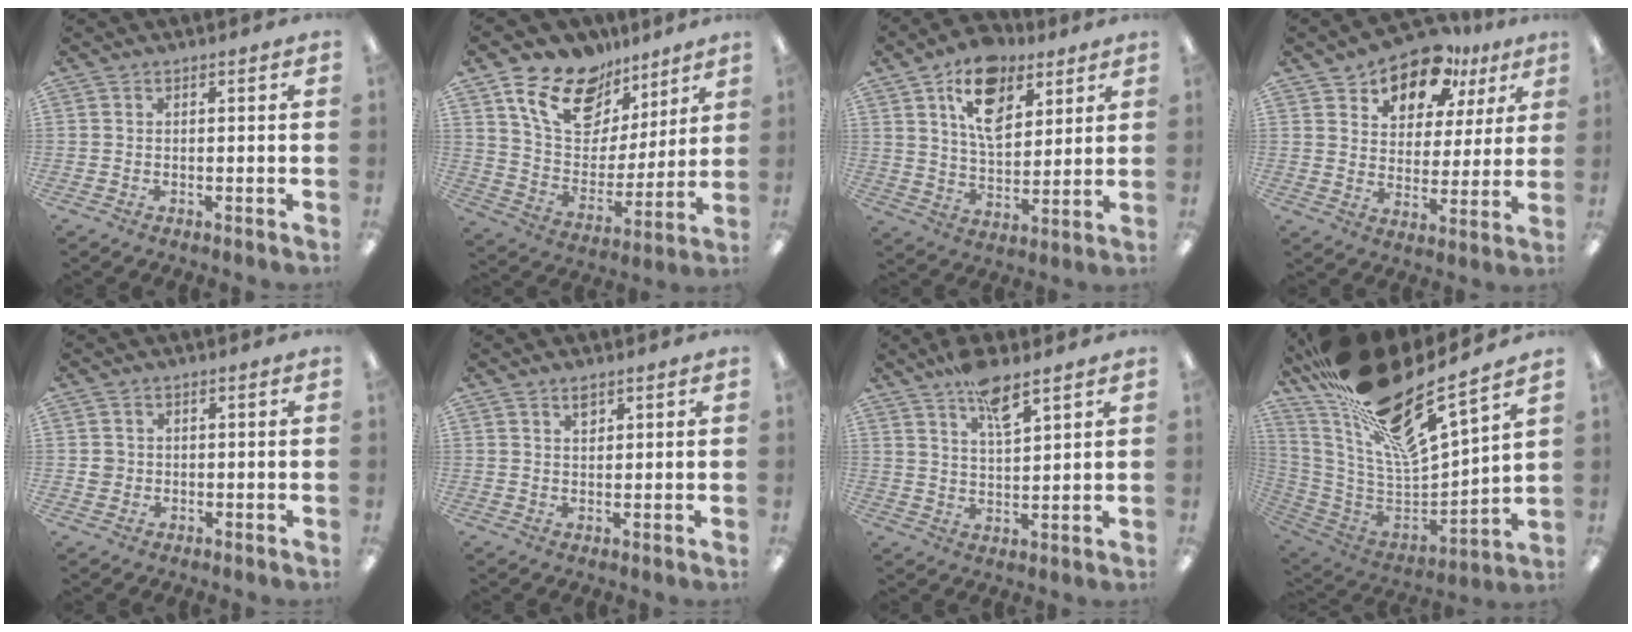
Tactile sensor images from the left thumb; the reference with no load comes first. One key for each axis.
{"total": 18.3, "fx": 11.9, "fy": 11.3, "fz": 8.2, "tx": -0.154, "ty": -0.058, "tz": 0.218}
{"total": 14.4, "fx": 8.2, "fy": 8.5, "fz": 8.3, "tx": -0.119, "ty": -0.028, "tz": 0.144}
{"total": 11.6, "fx": 8.8, "fy": 6.5, "fz": 3.8, "tx": -0.066, "ty": -0.062, "tz": 0.160}
{"total": 2.3, "fx": 0.0, "fy": 2.2, "fz": 0.4, "tx": -0.002, "ty": 0.001, "tz": -0.005}
{"total": 2.4, "fx": 1.6, "fy": 1.2, "fz": 1.2, "tx": -0.011, "ty": -0.006, "tz": 0.026}
{"total": 8.4, "fx": 6.1, "fy": 2.5, "fz": 5.3, "tx": -0.094, "ty": -0.029, "tz": 0.106}
{"total": 24.1, "fx": 17.8, "fy": 5.8, "fz": 15.2, "tx": -0.258, "ty": -0.126, "tz": 0.296}